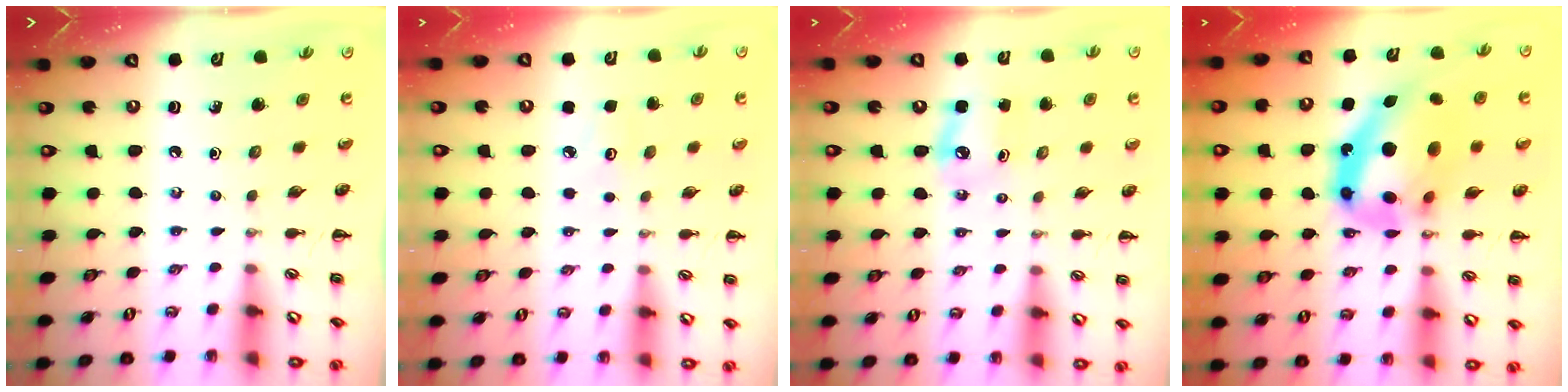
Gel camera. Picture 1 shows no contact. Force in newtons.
{"total": 2.8, "press": 2.7, "slide": 0.8}
{"total": 5.0, "press": 4.8, "slide": 1.1}
{"total": 18.5, "press": 17.9, "slide": 4.9}